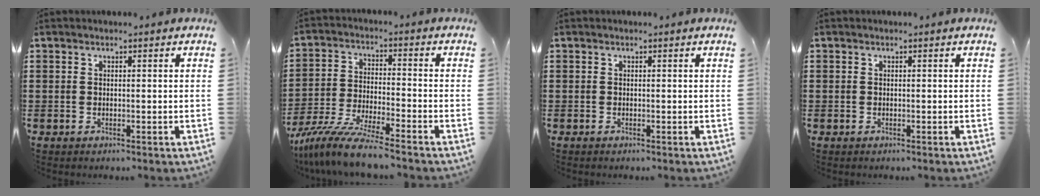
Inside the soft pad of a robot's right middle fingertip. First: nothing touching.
{"total": 8.8, "force": [-7.8, -0.2, 4.0], "torque": [-0.087, -0.007, -0.153]}
{"total": 0.0}
{"total": 0.0}